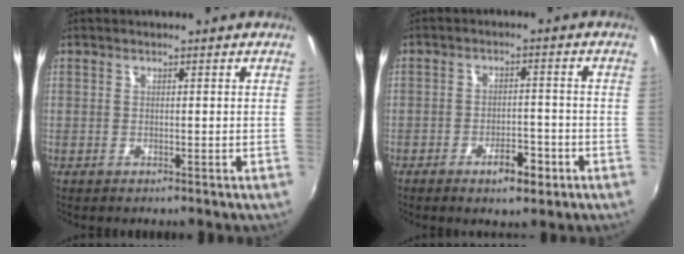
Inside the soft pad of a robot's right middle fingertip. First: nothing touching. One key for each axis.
{"total": 5.4, "fx": -3.1, "fy": 2.1, "fz": 3.9, "tx": -0.073, "ty": 0.001, "tz": -0.041}